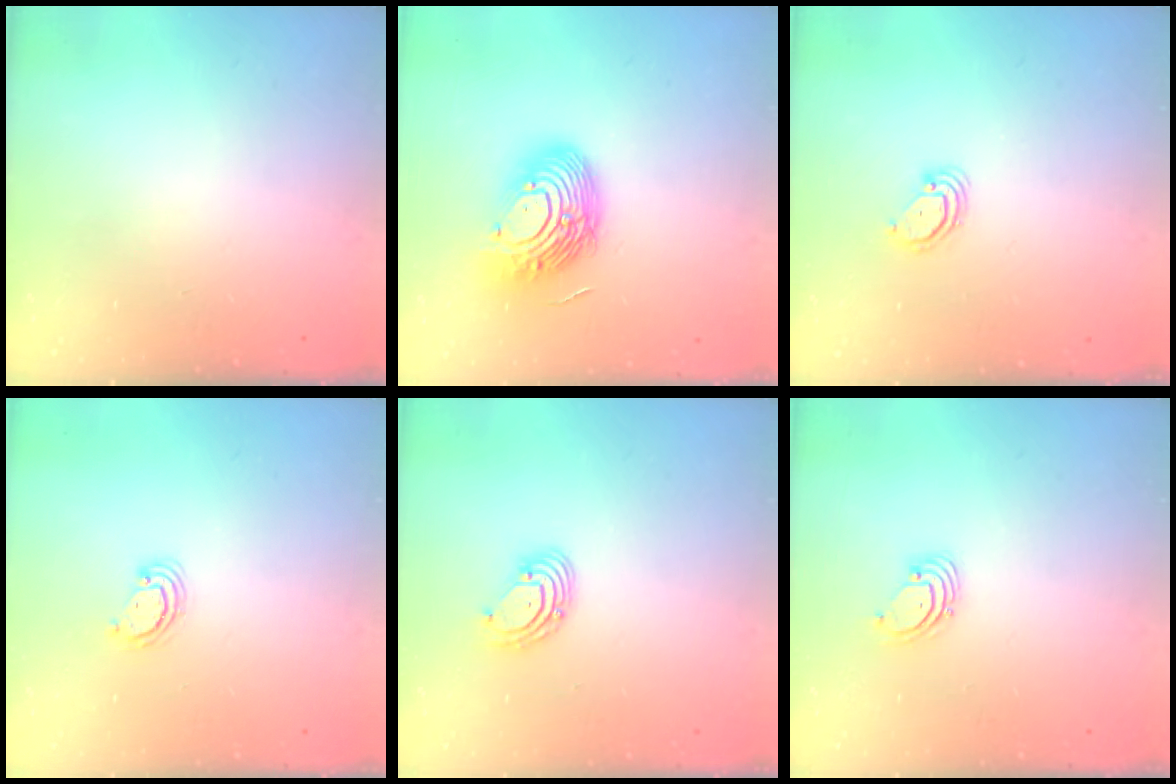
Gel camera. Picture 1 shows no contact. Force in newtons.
{"total": 15.1, "press": 14.8, "slide": 2.7}
{"total": 3.1, "press": 3.1, "slide": 0.2}
{"total": 2.5, "press": 2.5, "slide": 0.3}
{"total": 4.8, "press": 4.7, "slide": 0.5}
{"total": 1.6, "press": 1.6, "slide": 0.1}